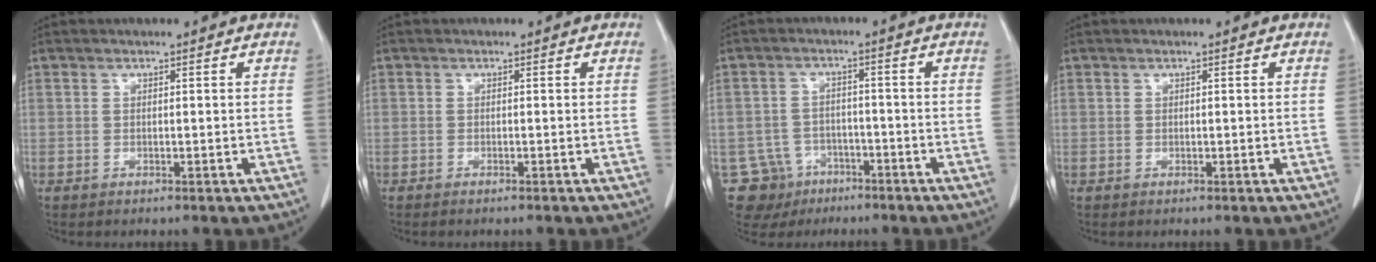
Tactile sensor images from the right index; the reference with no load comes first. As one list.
[{"total": 0.9, "force": [-0.8, 0.1, 0.5], "torque": [-0.012, -0.003, -0.009]}, {"total": 7.3, "force": [-4.1, 5.9, 0.5], "torque": [-0.013, 0.008, -0.060]}, {"total": 0.0}]